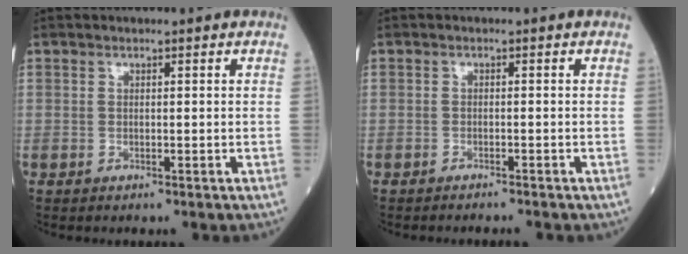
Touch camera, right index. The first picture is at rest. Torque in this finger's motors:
{"motor_torque": [0.25, 0.00, 0.01, 0.02]}